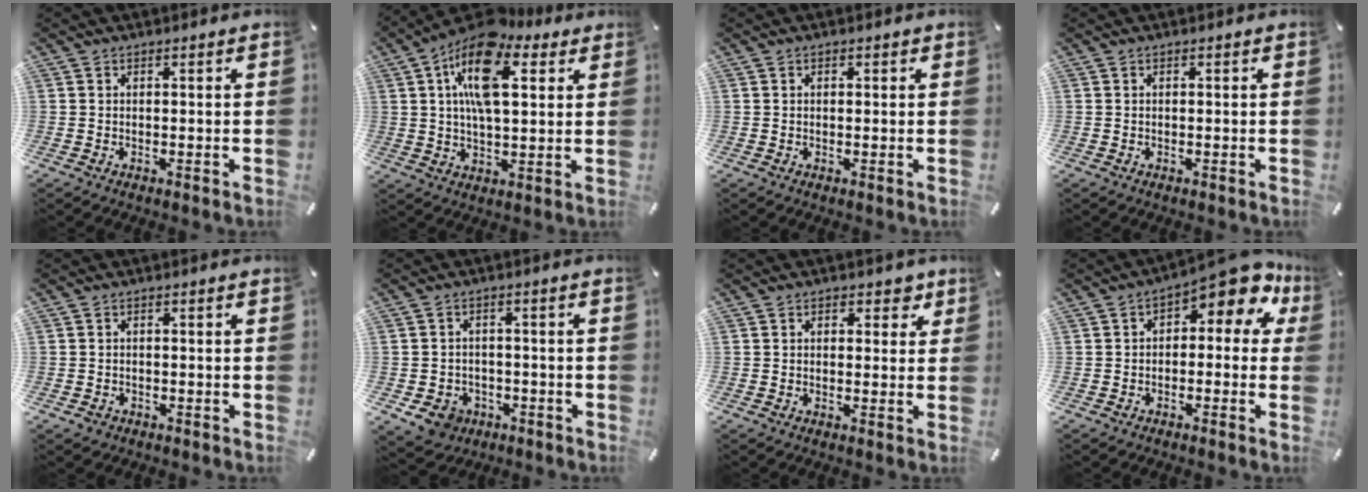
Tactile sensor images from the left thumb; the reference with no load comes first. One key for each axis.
{"total": 16.6, "fx": 6.7, "fy": 8.1, "fz": 12.8, "tx": -0.247, "ty": -0.014, "tz": 0.107}
{"total": 0.8, "fx": 0.2, "fy": 0.6, "fz": 0.5, "tx": -0.001, "ty": 0.002, "tz": 0.000}
{"total": 0.0}
{"total": 1.3, "fx": -0.6, "fy": 1.0, "fz": 0.5, "tx": -0.010, "ty": 0.004, "tz": -0.015}
{"total": 6.2, "fx": -2.9, "fy": 5.0, "fz": 2.2, "tx": -0.048, "ty": 0.017, "tz": -0.054}
{"total": 3.9, "fx": 1.6, "fy": 2.6, "fz": 2.4, "tx": -0.012, "ty": -0.005, "tz": 0.018}
{"total": 10.5, "fx": 5.1, "fy": 3.8, "fz": 8.3, "tx": -0.125, "ty": -0.034, "tz": 0.087}